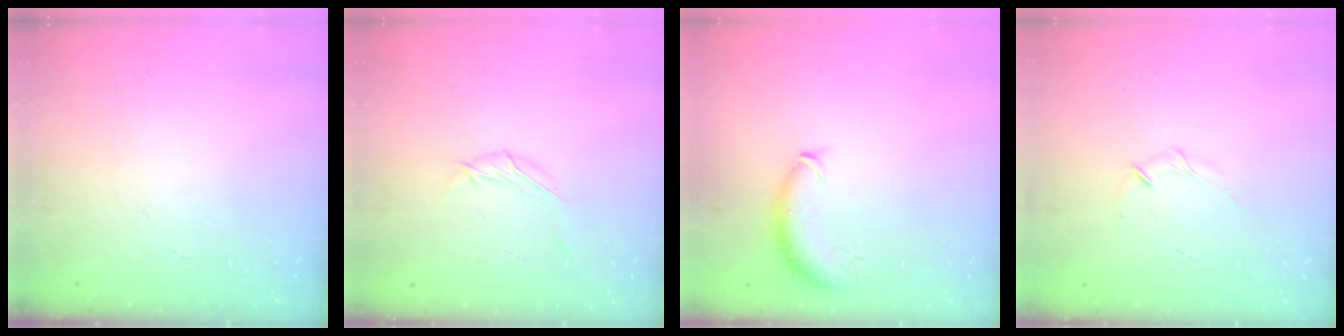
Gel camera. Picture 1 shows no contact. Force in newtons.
{"total": 6.1, "press": 5.9, "slide": 1.4}
{"total": 8.7, "press": 8.6, "slide": 1.2}
{"total": 3.7, "press": 3.6, "slide": 1.1}